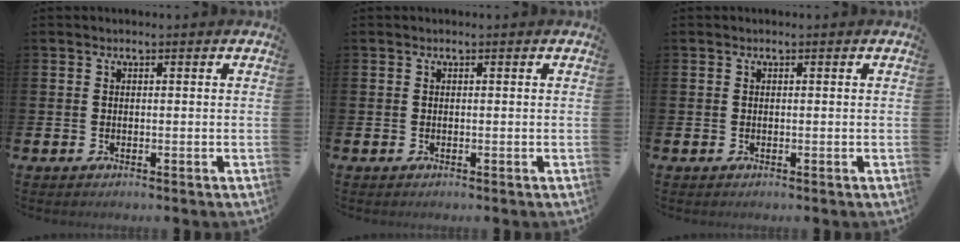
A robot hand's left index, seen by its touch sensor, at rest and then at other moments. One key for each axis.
{"total": 0.0}
{"total": 0.0}